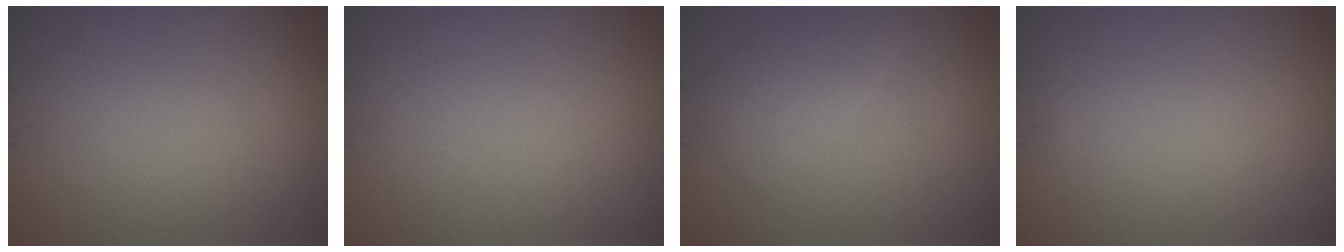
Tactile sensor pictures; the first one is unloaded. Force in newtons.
{"total": 0.0}
{"total": 2.3, "press": 2.3, "slide": 0.2}
{"total": 0.0}